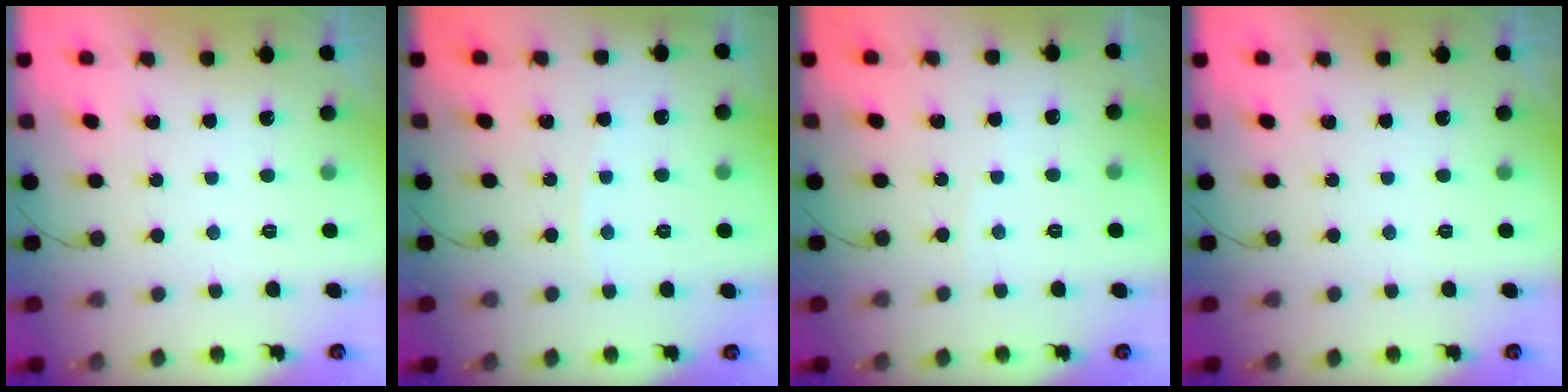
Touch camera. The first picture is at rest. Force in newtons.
{"total": 2.6, "press": 2.6, "slide": 0.2}
{"total": 2.9, "press": 2.9, "slide": 0.4}
{"total": 0.0}